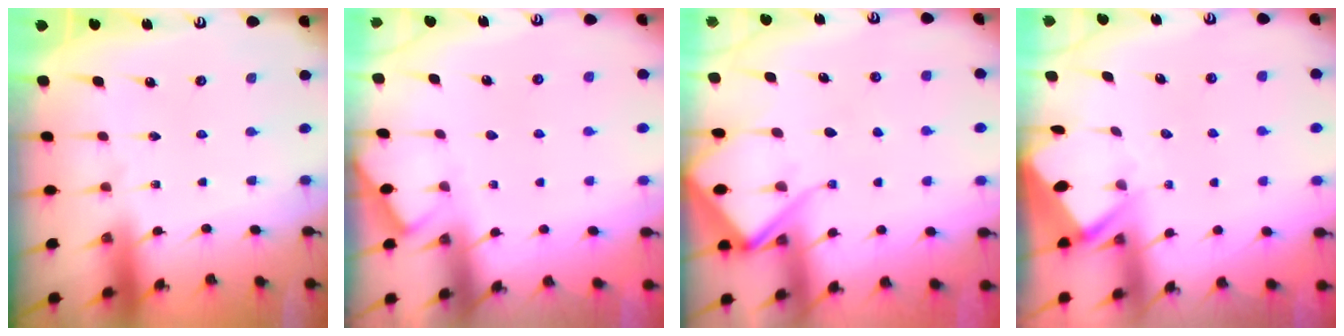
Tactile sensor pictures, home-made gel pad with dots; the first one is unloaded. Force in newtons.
{"total": 3.0, "press": 2.9, "slide": 0.5}
{"total": 8.5, "press": 8.5, "slide": 0.8}
{"total": 3.4, "press": 3.4, "slide": 0.3}